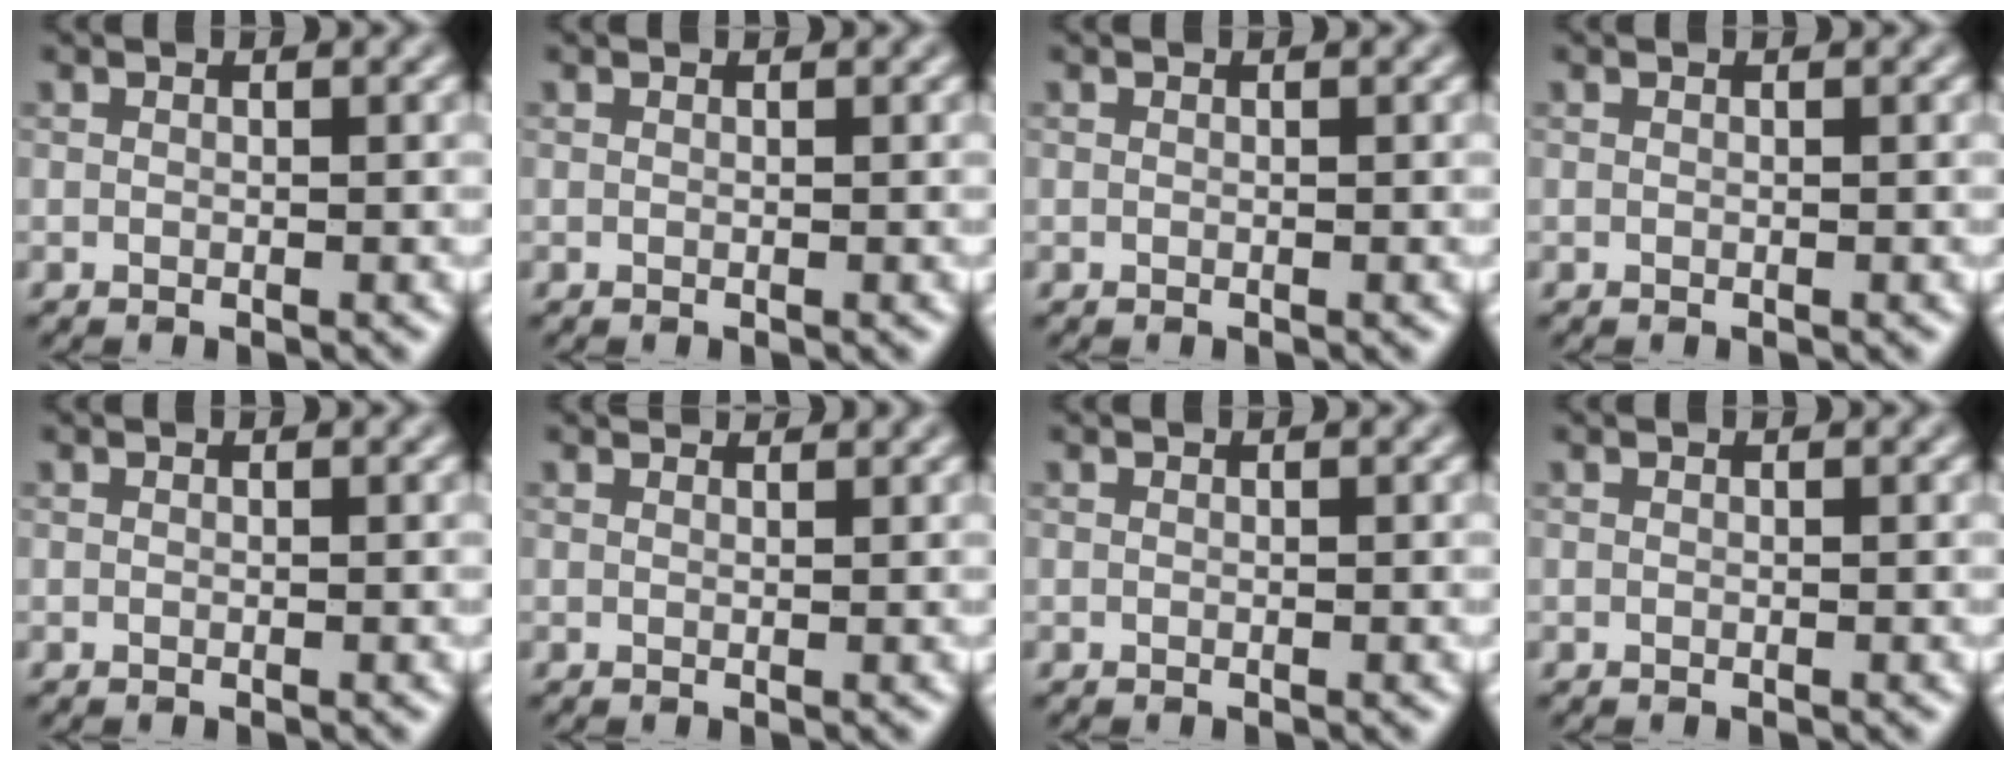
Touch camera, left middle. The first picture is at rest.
{"total": 0.0}
{"total": 0.0}
{"total": 0.0}
{"total": 0.0}
{"total": 1.4, "force": [1.4, 0.3, 0.3], "torque": [-0.012, 0.002, 0.014]}
{"total": 0.0}
{"total": 0.0}